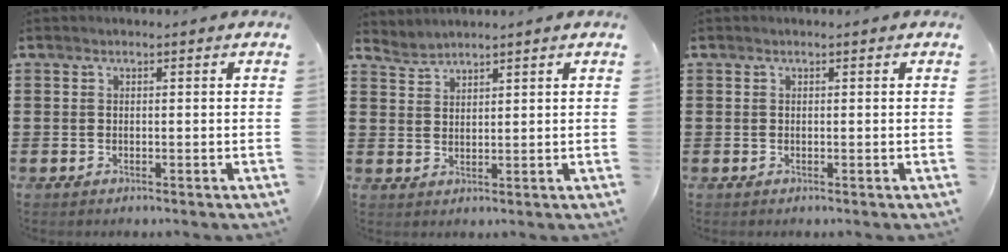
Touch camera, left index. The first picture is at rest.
{"total": 1.8, "force": [1.8, 0.0, -0.3], "torque": [0.000, -0.001, 0.036]}
{"total": 0.0}